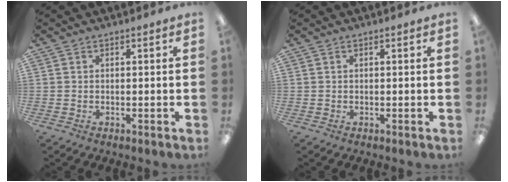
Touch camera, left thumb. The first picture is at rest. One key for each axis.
{"total": 0.0}